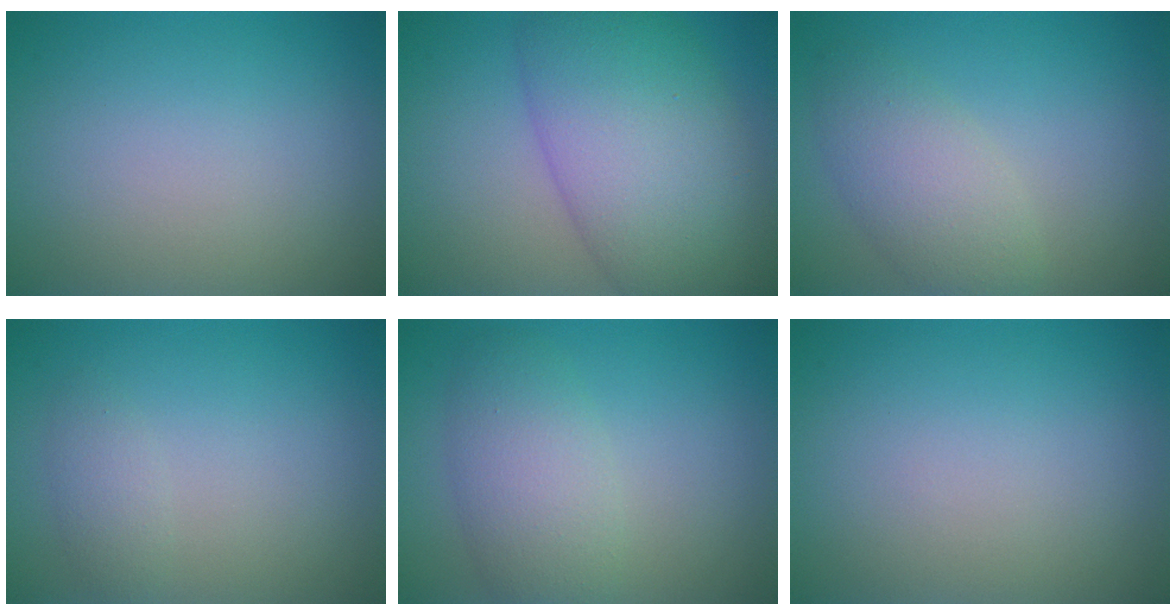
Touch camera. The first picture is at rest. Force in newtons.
{"total": 10.3, "press": 10.3, "slide": 0.3}
{"total": 3.9, "press": 3.9, "slide": 0.2}
{"total": 1.3, "press": 1.3, "slide": 0.1}
{"total": 4.3, "press": 4.3, "slide": 0.1}
{"total": 0.0}